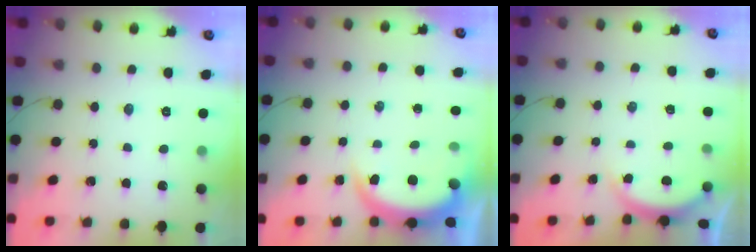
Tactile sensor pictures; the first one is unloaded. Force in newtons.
{"total": 4.6, "press": 4.6, "slide": 0.3}
{"total": 2.1, "press": 2.0, "slide": 0.3}